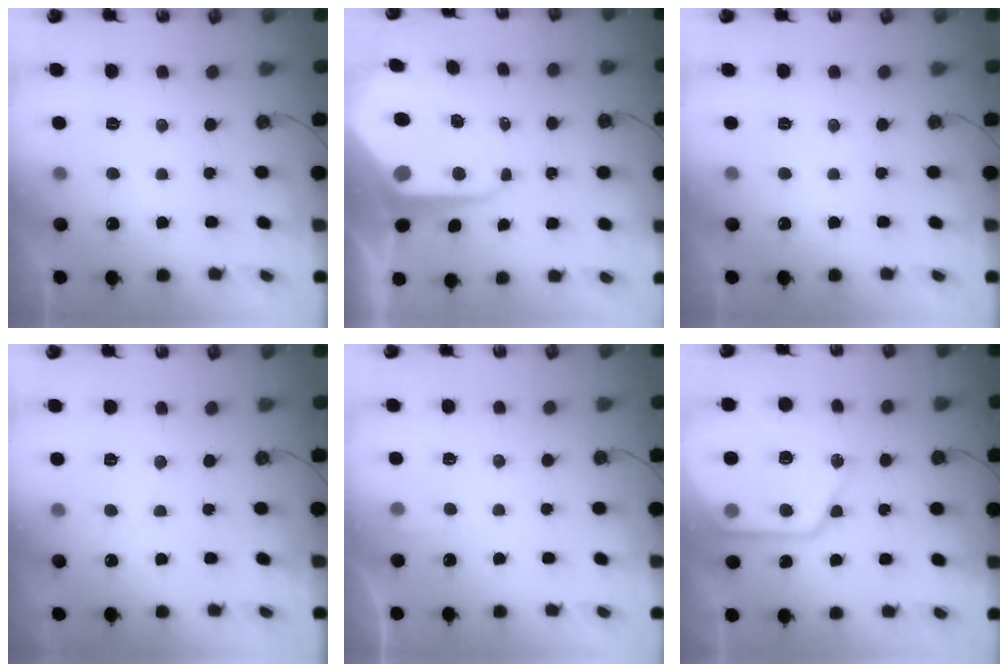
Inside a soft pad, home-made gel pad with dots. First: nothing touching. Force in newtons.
{"total": 14.1, "press": 14.1, "slide": 1.2}
{"total": 0.0}
{"total": 5.2, "press": 5.1, "slide": 0.8}
{"total": 2.8, "press": 2.7, "slide": 0.4}
{"total": 18.4, "press": 18.3, "slide": 1.9}